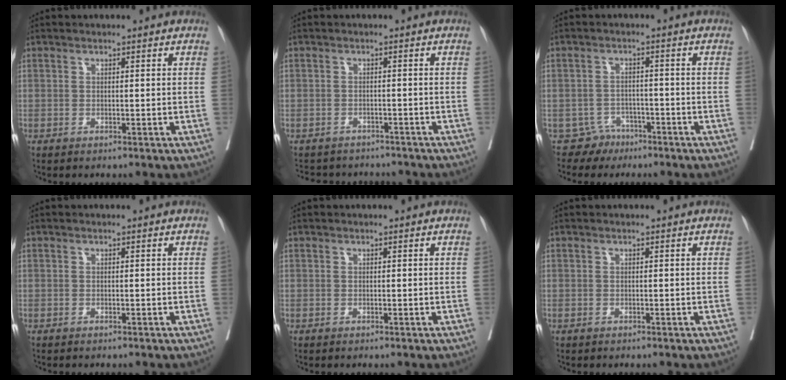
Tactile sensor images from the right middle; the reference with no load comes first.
{"total": 6.6, "force": [-5.9, 3.0, 0.2], "torque": [-0.001, 0.005, -0.074]}
{"total": 3.4, "force": [-2.4, 2.2, -0.8], "torque": [0.013, 0.009, -0.040]}
{"total": 0.0}
{"total": 0.6, "force": [-0.3, -0.1, 0.4], "torque": [-0.015, -0.001, -0.006]}
{"total": 0.0}